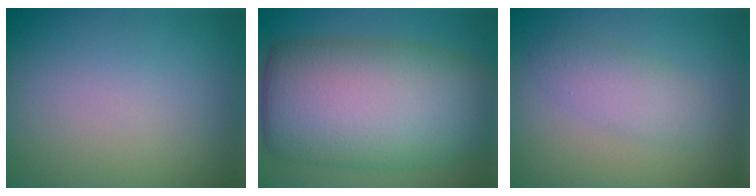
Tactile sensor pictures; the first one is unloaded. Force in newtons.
{"total": 13.3, "press": 13.3, "slide": 0.3}
{"total": 2.4, "press": 2.4, "slide": 0.2}